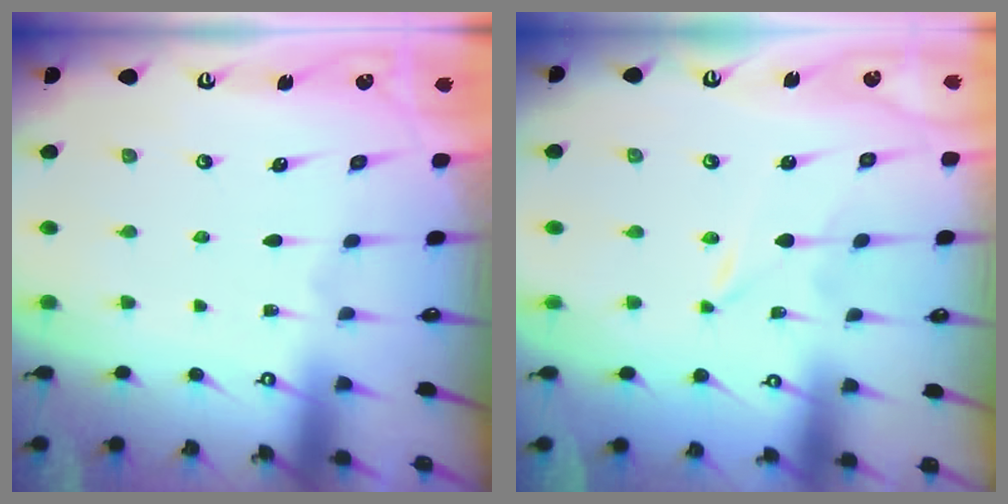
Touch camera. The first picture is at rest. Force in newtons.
{"total": 0.0}